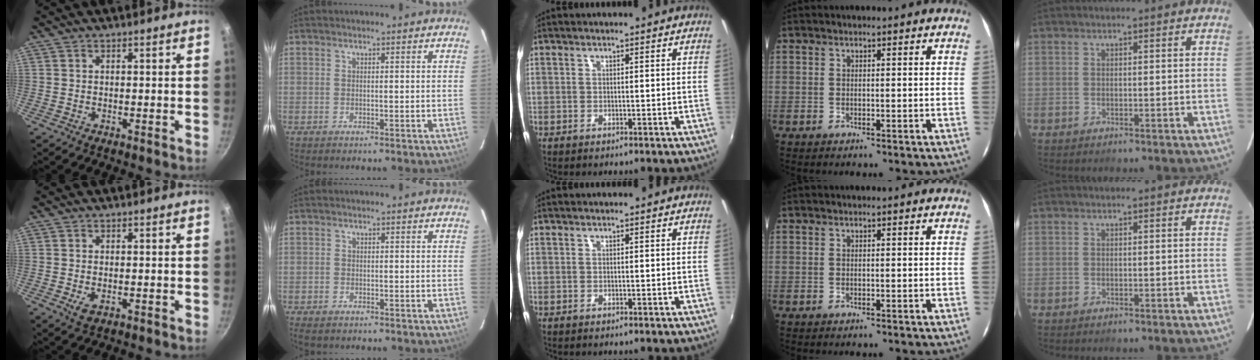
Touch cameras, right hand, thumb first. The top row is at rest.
{"thumb": {"total": 2.5, "force": [-0.7, 1.3, 1.9], "torque": [-0.036, -0.006, -0.010]}, "index": {"total": 2.3, "force": [-1.8, 1.1, 0.9], "torque": [-0.024, -0.006, -0.033]}}